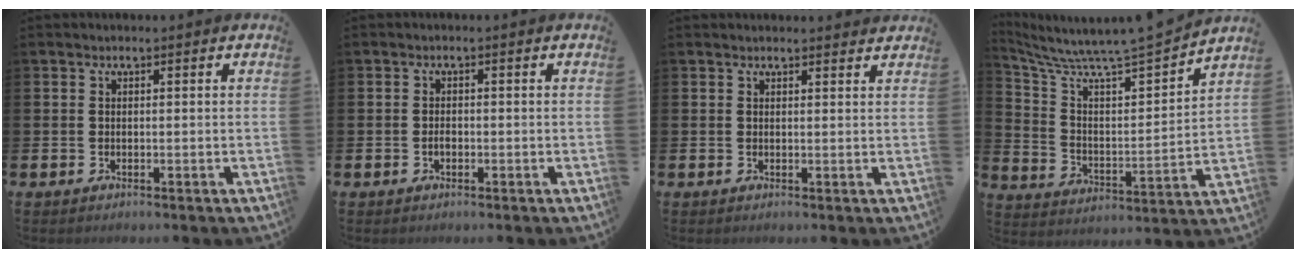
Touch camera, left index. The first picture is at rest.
{"total": 1.2, "force": [-0.4, 0.7, 0.9], "torque": [-0.015, 0.002, -0.009]}
{"total": 1.3, "force": [1.3, 0.2, 0.0], "torque": [0.010, -0.006, 0.020]}
{"total": 7.9, "force": [7.4, 0.4, 2.5], "torque": [-0.086, -0.070, 0.121]}